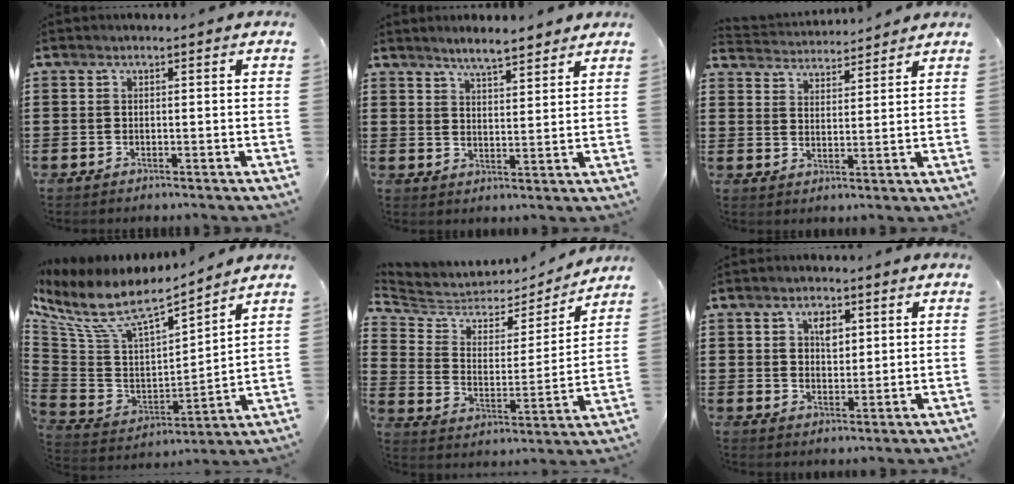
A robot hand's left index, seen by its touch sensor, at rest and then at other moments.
{"total": 4.4, "force": [4.2, 0.4, 1.3], "torque": [-0.036, -0.010, 0.078]}
{"total": 3.9, "force": [3.9, 0.1, -0.2], "torque": [-0.015, -0.023, 0.069]}
{"total": 9.4, "force": [7.2, 2.7, 5.4], "torque": [-0.138, -0.054, 0.122]}
{"total": 5.0, "force": [4.5, 2.1, 0.6], "torque": [-0.047, -0.035, 0.073]}
{"total": 3.6, "force": [1.6, 2.3, 2.3], "torque": [-0.036, 0.003, 0.024]}